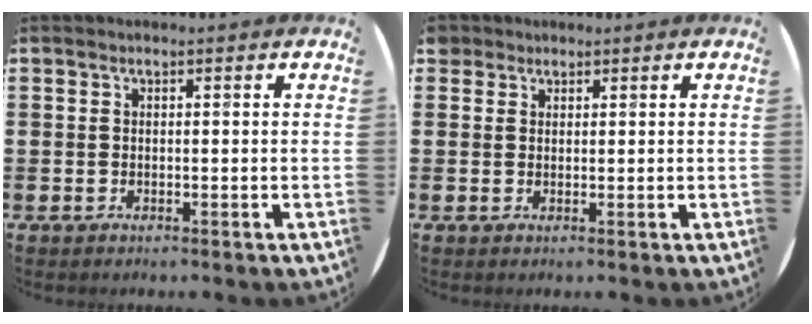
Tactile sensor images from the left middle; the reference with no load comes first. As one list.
[{"total": 1.3, "force": [1.1, 0.7, -0.1], "torque": [0.007, 0.001, 0.020]}]